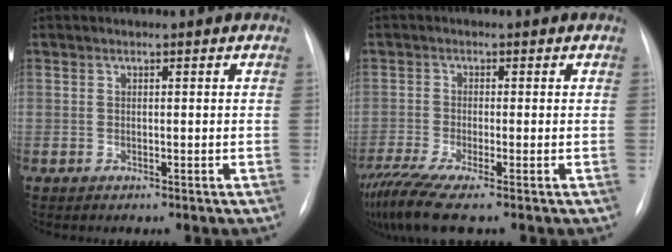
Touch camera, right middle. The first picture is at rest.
{"total": 8.1, "force": [-6.1, 0.1, 5.3], "torque": [-0.103, -0.022, -0.113]}